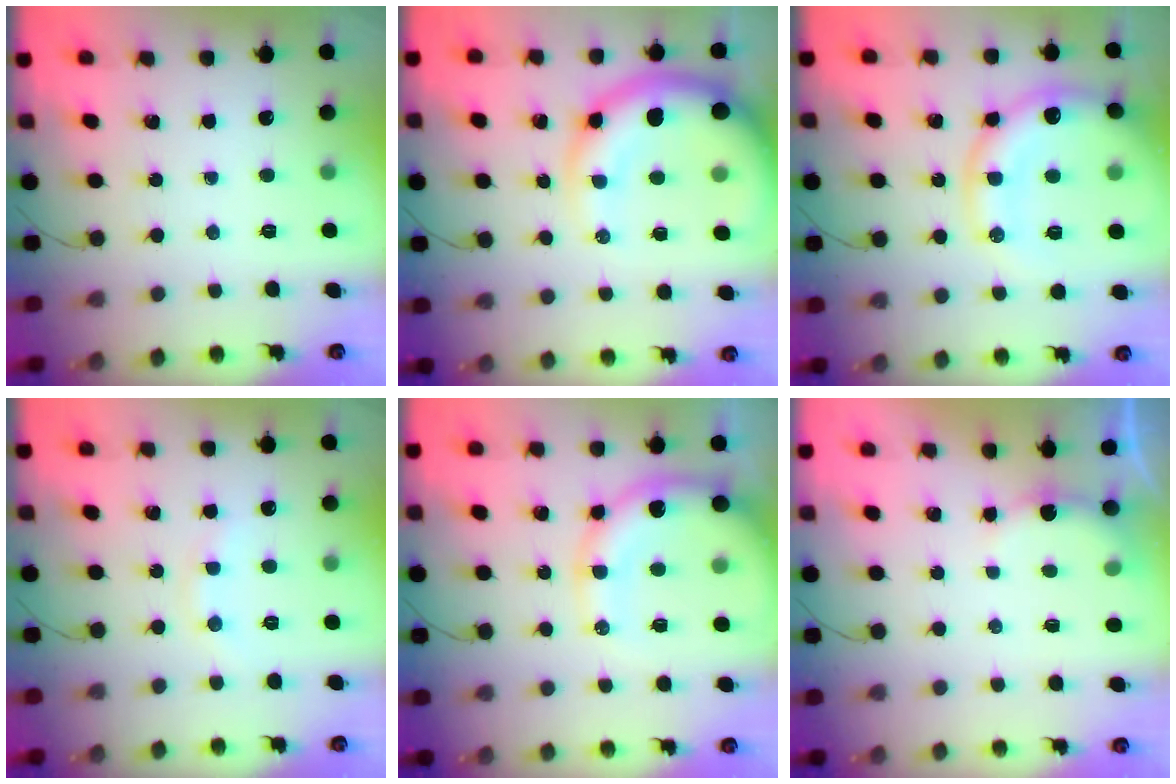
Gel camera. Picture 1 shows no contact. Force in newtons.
{"total": 12.9, "press": 12.3, "slide": 4.0}
{"total": 17.6, "press": 17.3, "slide": 3.2}
{"total": 5.5, "press": 5.3, "slide": 1.6}
{"total": 15.3, "press": 15.0, "slide": 3.0}
{"total": 4.5, "press": 4.4, "slide": 0.9}